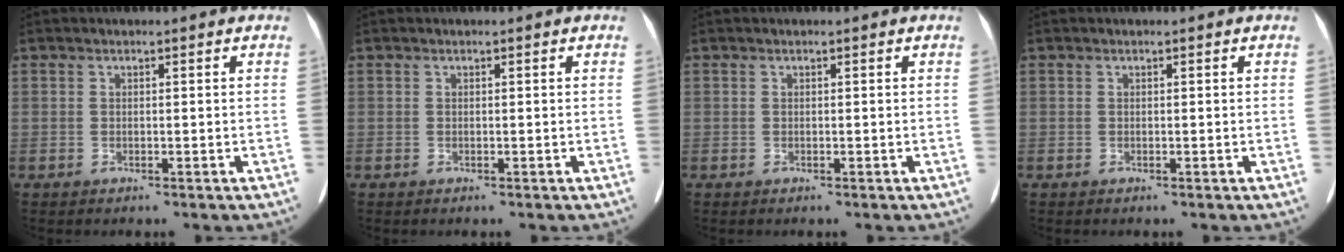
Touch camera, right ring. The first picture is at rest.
{"total": 0.0}
{"total": 0.0}
{"total": 0.0}